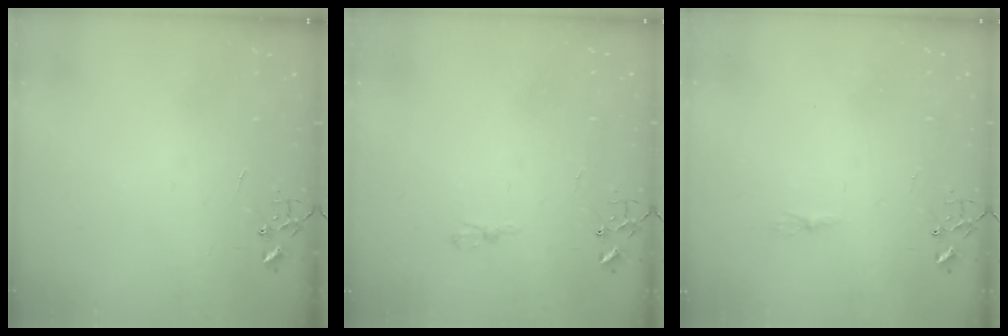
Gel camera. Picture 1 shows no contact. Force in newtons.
{"total": 4.8, "press": 4.8, "slide": 0.5}
{"total": 4.1, "press": 4.1, "slide": 0.5}